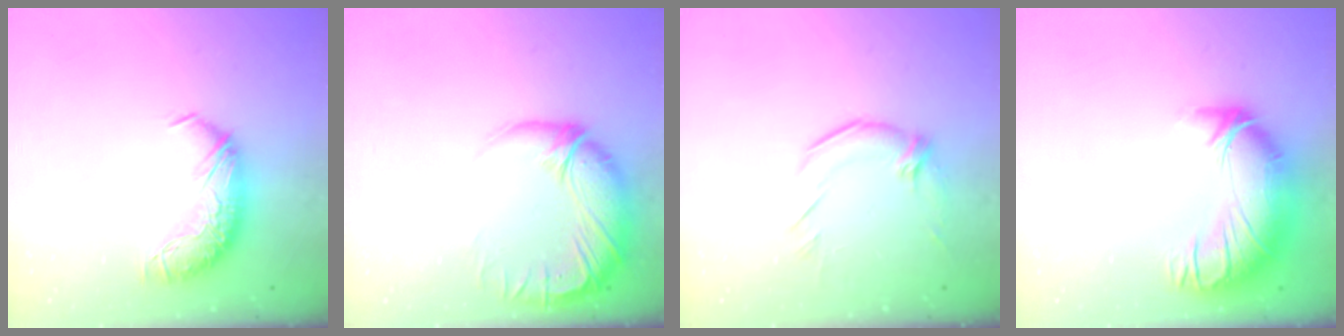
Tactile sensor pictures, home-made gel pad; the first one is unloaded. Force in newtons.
{"total": 3.5, "press": 0.6, "slide": 3.4}
{"total": 2.3, "press": 0.8, "slide": 2.1}
{"total": 3.7, "press": 2.0, "slide": 3.1}